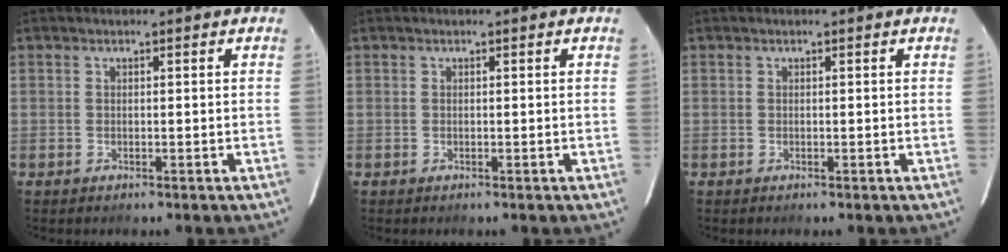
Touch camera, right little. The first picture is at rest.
{"total": 0.0}
{"total": 0.0}